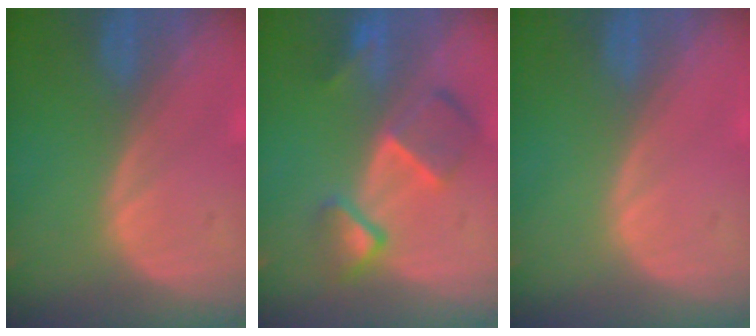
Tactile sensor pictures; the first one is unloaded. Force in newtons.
{"total": 7.7, "press": 6.7, "slide": 3.9}
{"total": 0.0}